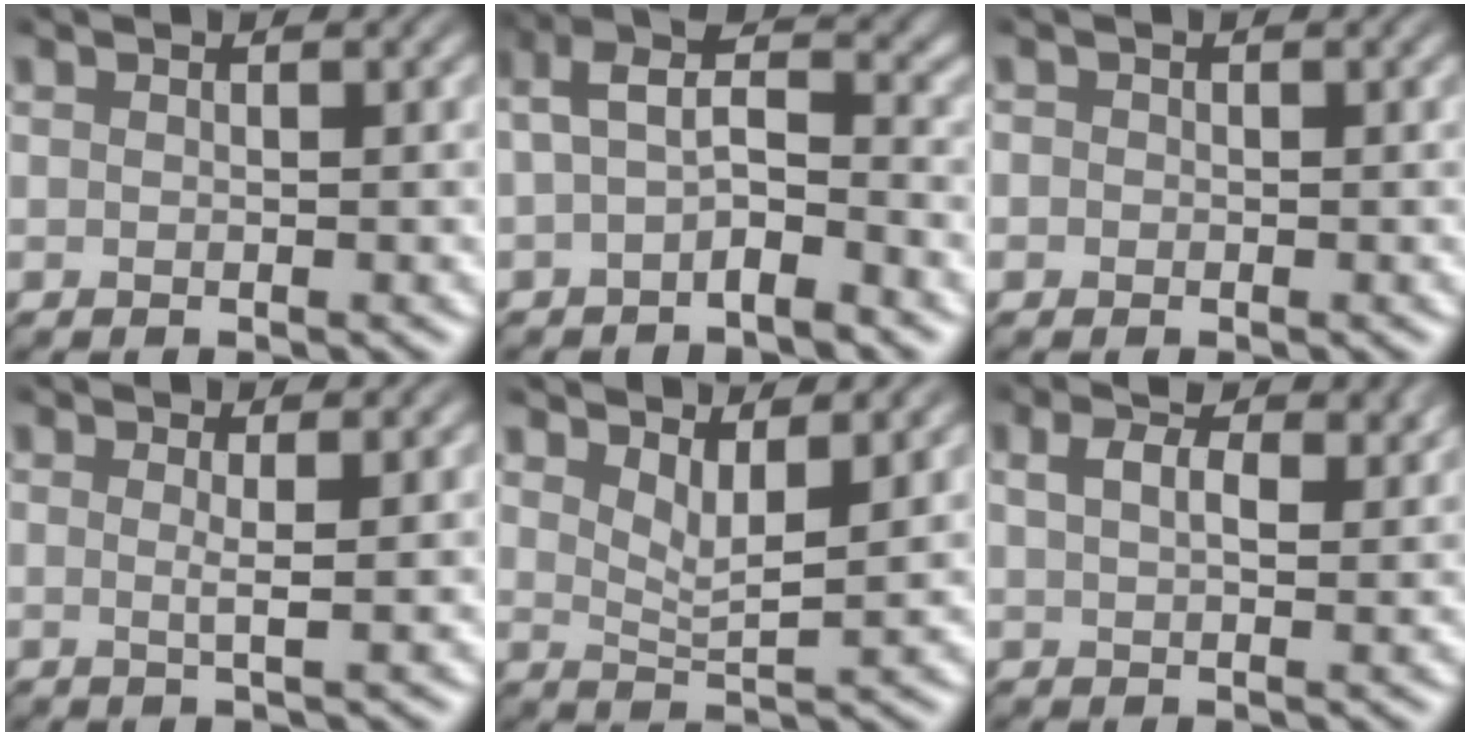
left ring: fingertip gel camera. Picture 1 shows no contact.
{"total": 3.6, "force": [-1.2, 1.2, 3.2], "torque": [-0.061, 0.014, -0.032]}
{"total": 0.6, "force": [-0.1, 0.5, 0.1], "torque": [0.004, -0.005, -0.004]}
{"total": 1.5, "force": [0.2, 0.2, 1.4], "torque": [-0.025, -0.003, -0.003]}
{"total": 2.8, "force": [1.9, 0.7, 2.0], "torque": [-0.031, -0.012, 0.035]}
{"total": 4.6, "force": [2.7, 2.1, 3.1], "torque": [-0.053, 0.011, 0.034]}